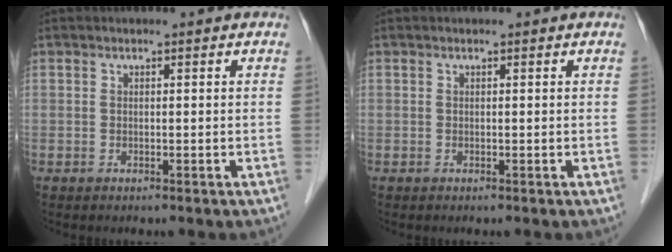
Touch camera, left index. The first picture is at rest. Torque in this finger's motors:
{"motor_torque": [0.02, -0.01, 0.05, 0.00]}